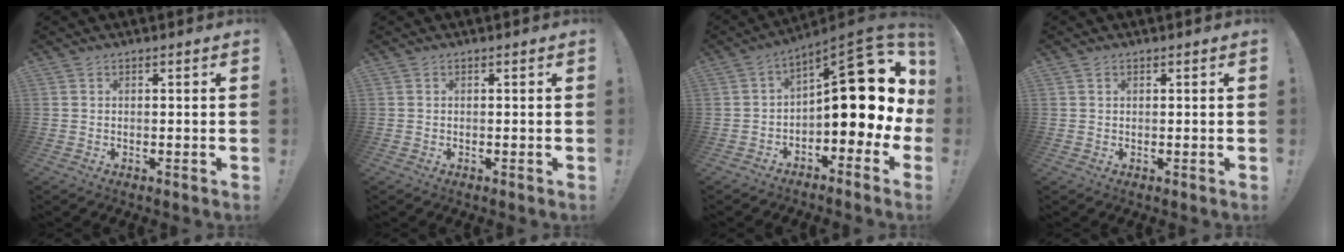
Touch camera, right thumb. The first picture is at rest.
{"total": 0.0}
{"total": 16.3, "force": [2.7, 7.2, 14.3], "torque": [-0.180, -0.024, 0.047]}
{"total": 0.6, "force": [0.5, 0.3, 0.1], "torque": [0.007, -0.004, 0.009]}